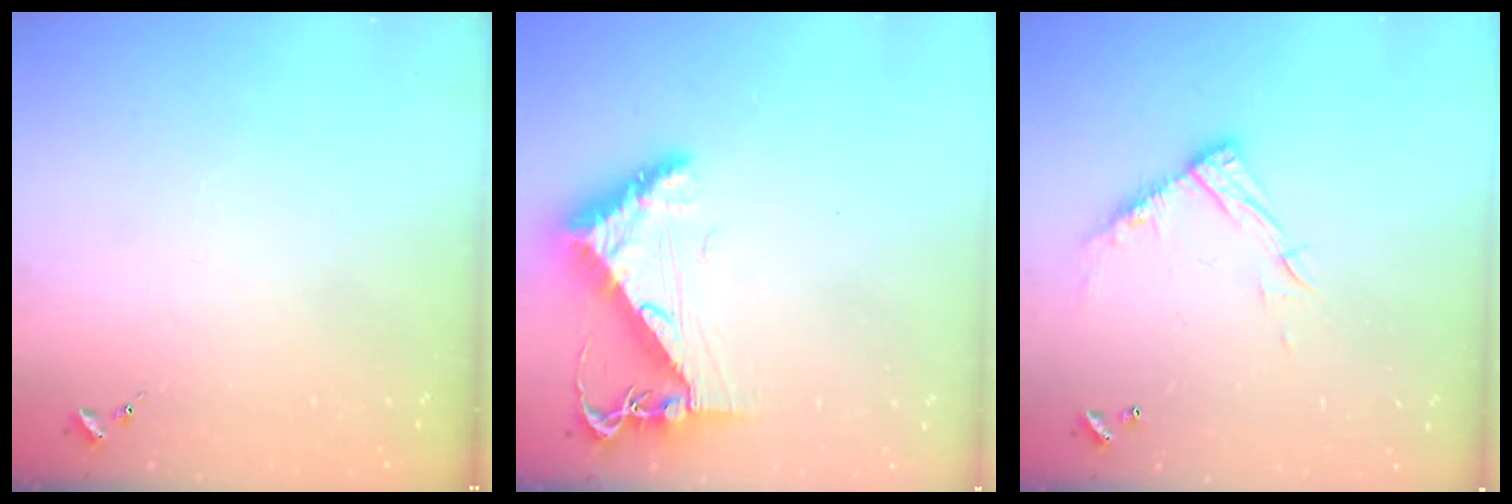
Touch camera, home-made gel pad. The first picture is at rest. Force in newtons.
{"total": 8.3, "press": 8.2, "slide": 1.0}
{"total": 11.4, "press": 11.4, "slide": 0.7}